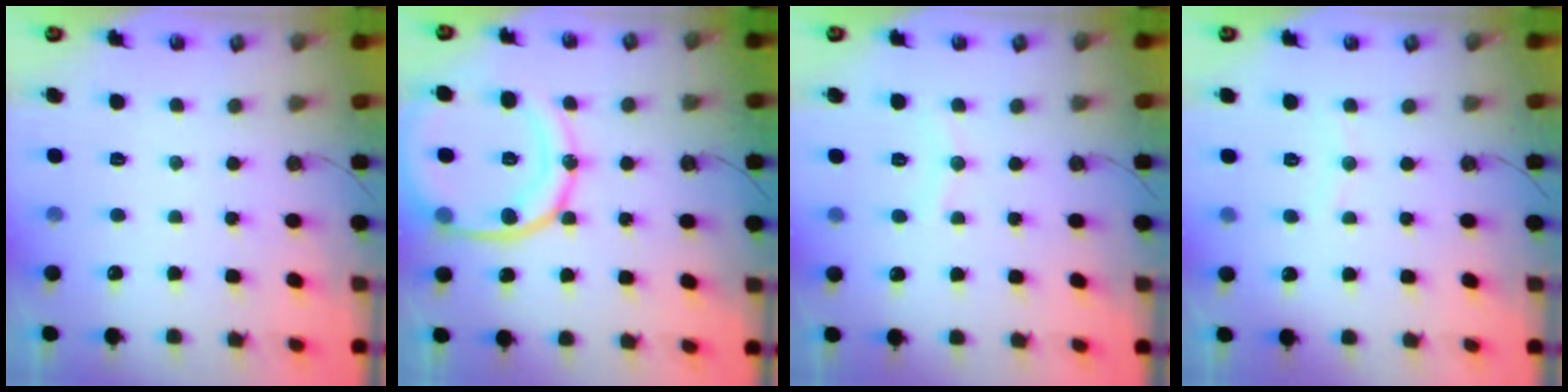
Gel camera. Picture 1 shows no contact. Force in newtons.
{"total": 19.6, "press": 19.5, "slide": 2.0}
{"total": 5.2, "press": 5.2, "slide": 0.6}
{"total": 3.1, "press": 3.0, "slide": 0.4}